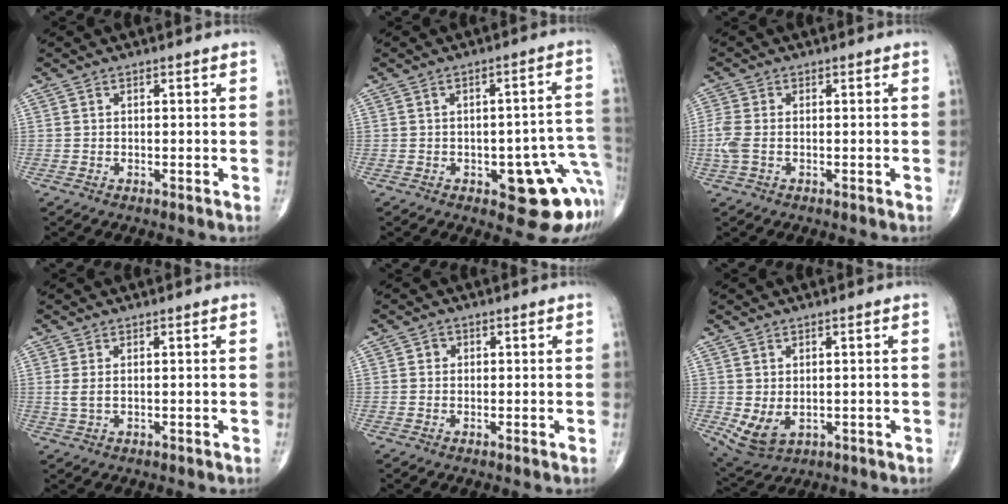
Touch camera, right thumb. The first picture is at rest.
{"total": 14.3, "force": [-4.8, 6.2, 12.0], "torque": [-0.083, 0.032, -0.044]}
{"total": 4.1, "force": [-0.7, 2.4, 3.3], "torque": [-0.101, 0.003, -0.016]}
{"total": 1.9, "force": [0.4, 0.7, 1.7], "torque": [-0.047, -0.002, 0.014]}
{"total": 1.2, "force": [0.2, 1.1, 0.3], "torque": [0.002, 0.002, 0.000]}
{"total": 5.7, "force": [-0.3, 3.8, 4.3], "torque": [-0.078, -0.005, 0.015]}